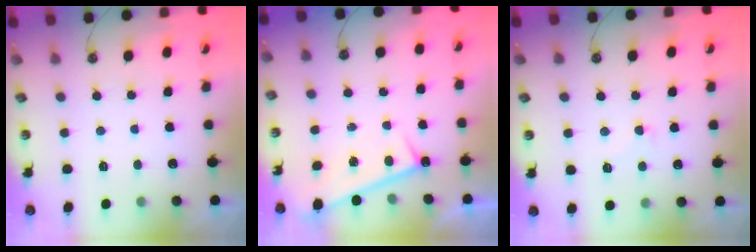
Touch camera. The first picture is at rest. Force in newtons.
{"total": 0.9, "press": 0.0, "slide": 0.9}
{"total": 2.7, "press": 2.5, "slide": 0.9}